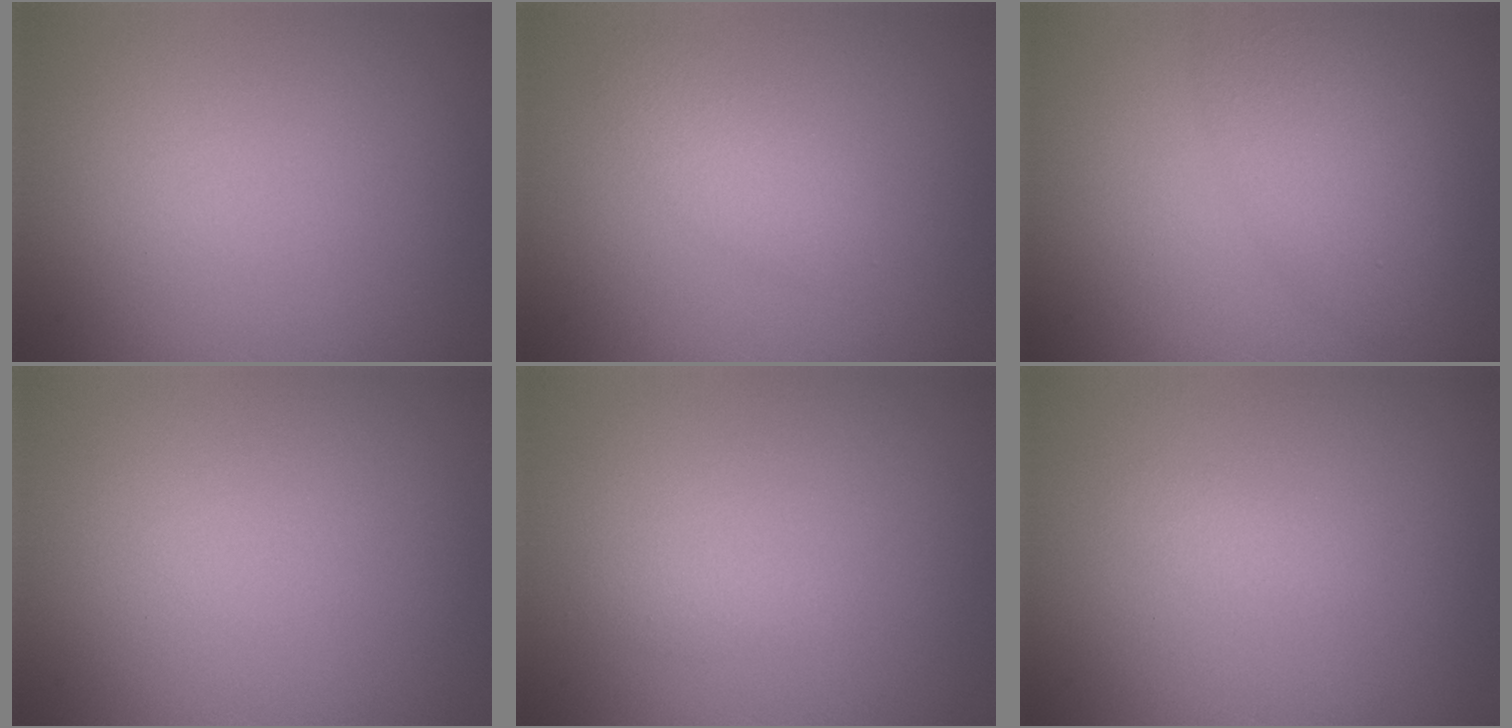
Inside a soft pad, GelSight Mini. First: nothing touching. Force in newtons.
{"total": 2.2, "press": 2.2, "slide": 0.2}
{"total": 4.5, "press": 4.5, "slide": 0.2}
{"total": 0.0}
{"total": 0.6, "press": 0.6, "slide": 0.0}
{"total": 0.8, "press": 0.8, "slide": 0.1}